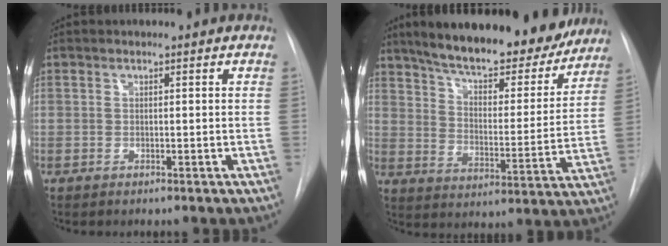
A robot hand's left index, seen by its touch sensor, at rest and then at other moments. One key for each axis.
{"total": 22.7, "fx": 19.2, "fy": 5.9, "fz": 10.6, "tx": -0.163, "ty": -0.007, "tz": 0.268}